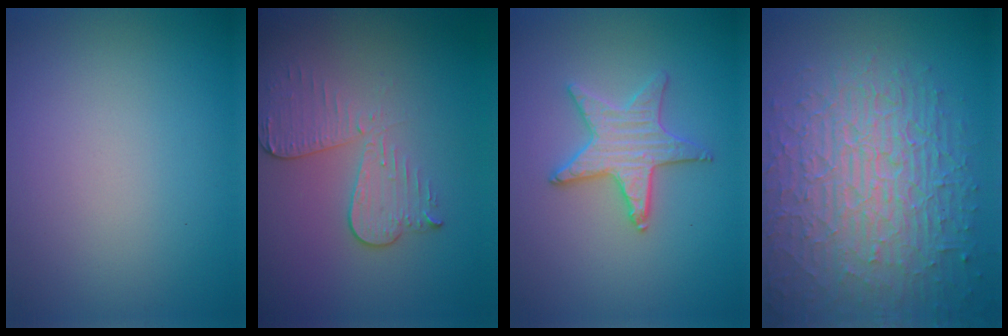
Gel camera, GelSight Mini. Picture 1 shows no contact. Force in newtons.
{"total": 3.4, "press": 3.0, "slide": 1.5}
{"total": 3.4, "press": 3.3, "slide": 0.7}
{"total": 10.5, "press": 6.7, "slide": 8.1}